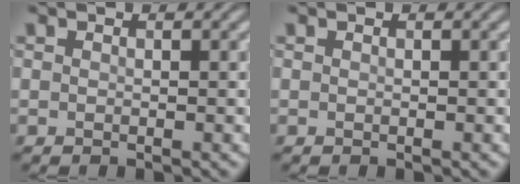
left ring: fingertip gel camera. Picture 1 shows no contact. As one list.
[{"total": 0.0}]